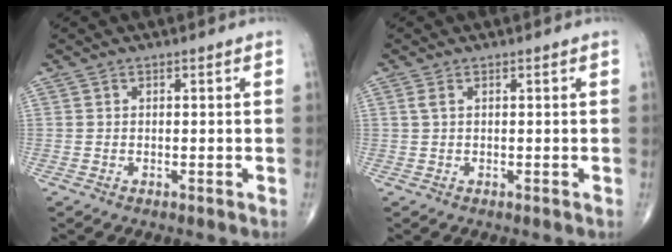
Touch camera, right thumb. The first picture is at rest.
{"total": 1.0, "force": [0.3, 0.3, 0.9], "torque": [-0.028, 0.008, 0.008]}